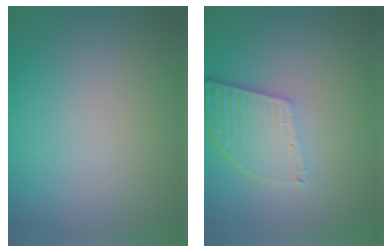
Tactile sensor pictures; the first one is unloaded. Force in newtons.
{"total": 5.2, "press": 3.8, "slide": 3.6}